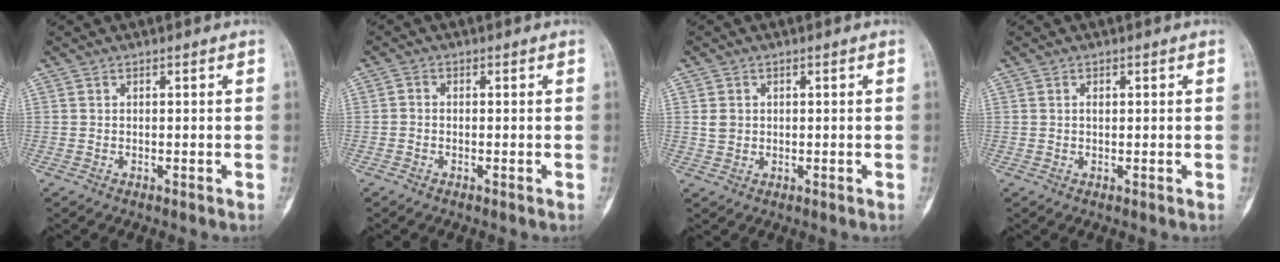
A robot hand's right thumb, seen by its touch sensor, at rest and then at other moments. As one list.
[{"total": 0.8, "force": [-0.3, 0.7, 0.4], "torque": [-0.002, 0.003, -0.010]}, {"total": 2.3, "force": [0.4, 2.0, 1.0], "torque": [-0.009, 0.001, 0.013]}, {"total": 1.1, "force": [0.3, 0.6, 0.8], "torque": [-0.009, 0.001, 0.005]}]